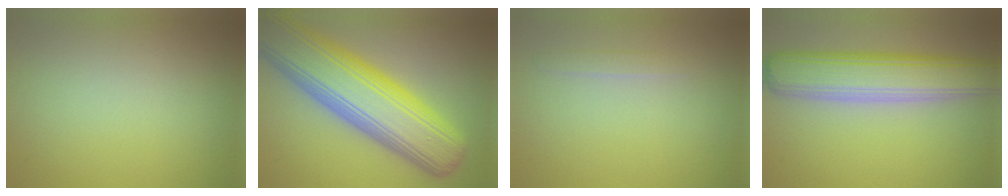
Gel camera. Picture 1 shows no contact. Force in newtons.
{"total": 12.9, "press": 12.9, "slide": 0.4}
{"total": 0.9, "press": 0.8, "slide": 0.1}
{"total": 7.4, "press": 7.3, "slide": 0.5}